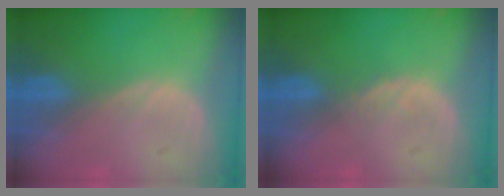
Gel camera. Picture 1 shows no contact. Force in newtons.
{"total": 1.1, "press": 1.1, "slide": 0.2}